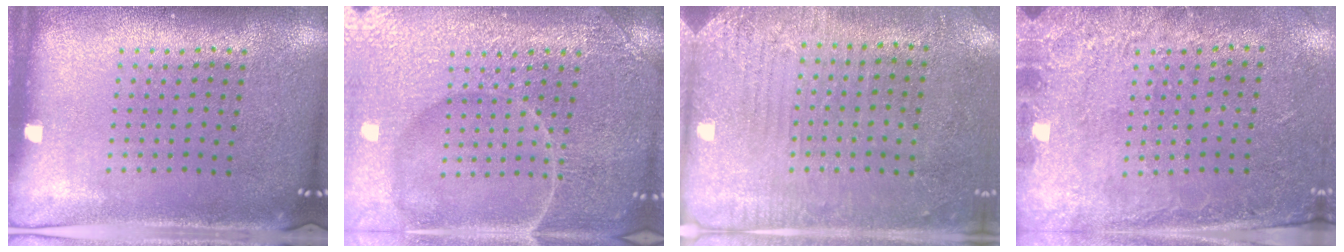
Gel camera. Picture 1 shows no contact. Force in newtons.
{"total": 7.4, "press": 7.4, "slide": 0.9}
{"total": 2.8, "press": 2.4, "slide": 1.4}
{"total": 2.7, "press": 1.9, "slide": 1.9}